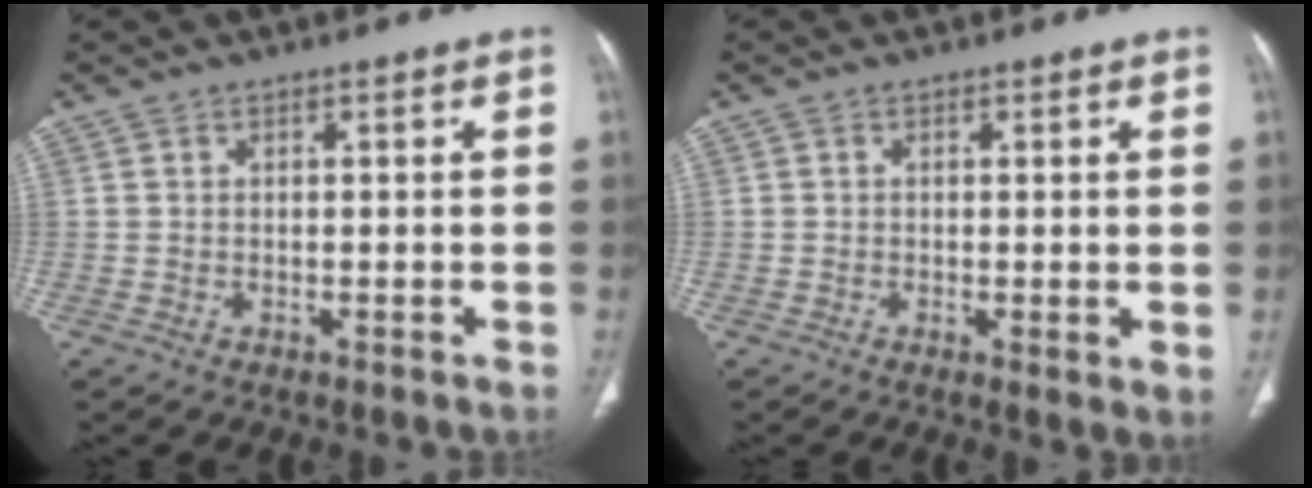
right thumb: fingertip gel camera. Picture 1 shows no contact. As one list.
[{"total": 2.5, "force": [-0.2, 0.7, 2.4], "torque": [-0.043, -0.011, -0.006]}]